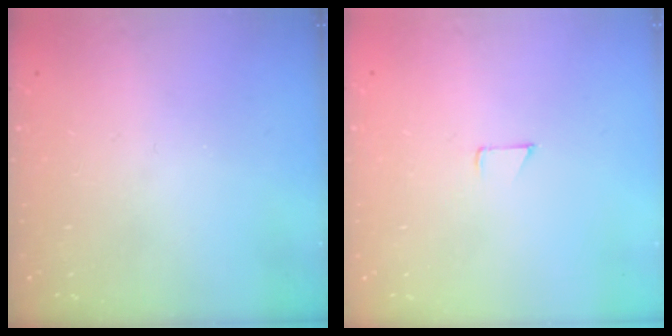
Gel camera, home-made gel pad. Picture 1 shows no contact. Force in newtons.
{"total": 3.4, "press": 3.4, "slide": 0.3}